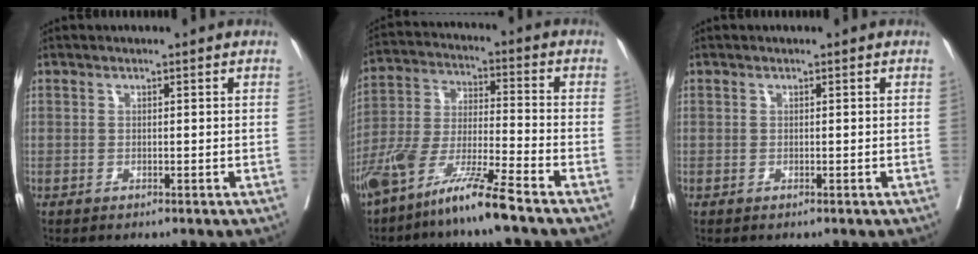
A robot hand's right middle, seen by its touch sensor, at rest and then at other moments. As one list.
[{"total": 11.7, "force": [-8.5, -0.3, 8.1], "torque": [-0.166, -0.024, -0.167]}, {"total": 0.0}]